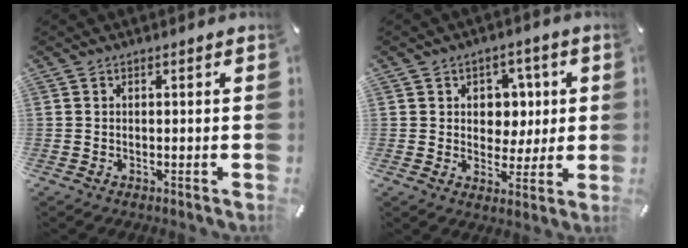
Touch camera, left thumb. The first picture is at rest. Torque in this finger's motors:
{"motor_torque": [1.17, 1.13, 0.64, -0.36, 0.00]}